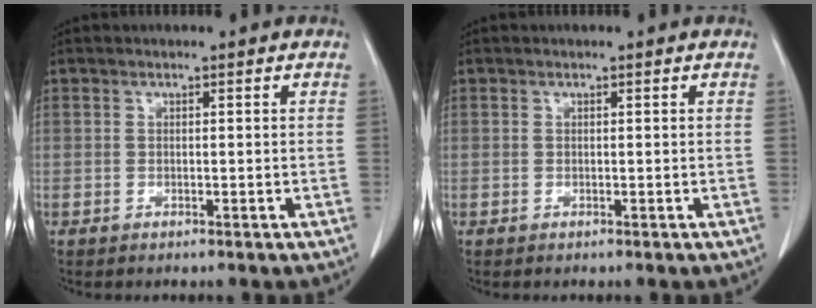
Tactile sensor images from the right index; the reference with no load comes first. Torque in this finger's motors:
{"motor_torque": [-0.02, 0.02, -0.04, -0.01]}